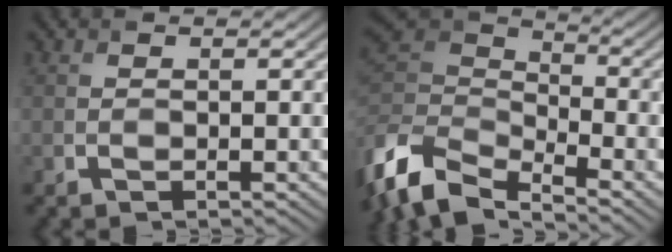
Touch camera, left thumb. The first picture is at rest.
{"total": 9.4, "force": [-5.3, 5.2, 5.9], "torque": [-0.146, -0.001, -0.117]}